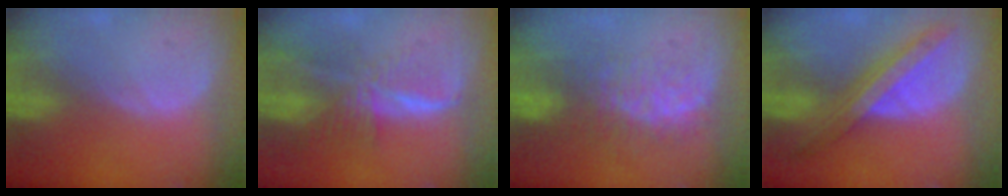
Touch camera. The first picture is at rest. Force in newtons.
{"total": 7.8, "press": 6.5, "slide": 4.2}
{"total": 7.6, "press": 7.3, "slide": 1.9}
{"total": 8.2, "press": 7.3, "slide": 3.7}